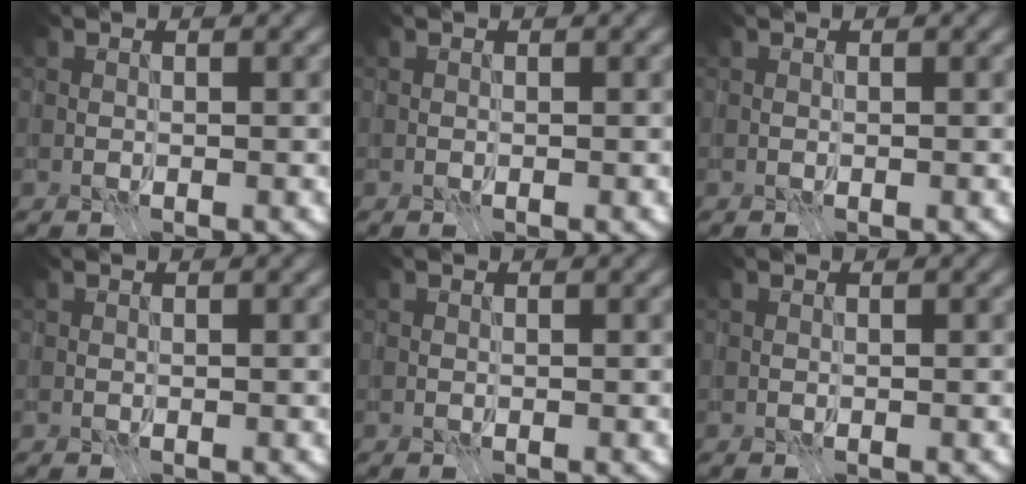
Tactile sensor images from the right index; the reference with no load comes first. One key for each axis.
{"total": 0.0}
{"total": 0.0}
{"total": 0.0}
{"total": 0.0}
{"total": 0.0}